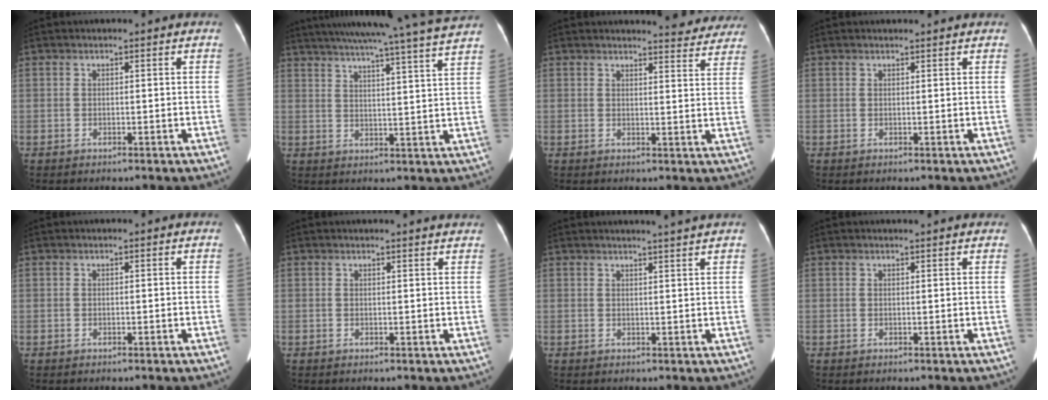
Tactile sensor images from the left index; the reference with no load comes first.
{"total": 23.7, "force": [21.3, -2.0, 10.2], "torque": [-0.170, -0.025, 0.276]}
{"total": 9.1, "force": [8.9, 1.4, 1.6], "torque": [0.000, -0.024, 0.081]}
{"total": 2.3, "force": [2.2, 0.2, 0.6], "torque": [-0.009, 0.013, 0.027]}
{"total": 0.0}
{"total": 4.6, "force": [4.5, -0.1, 1.2], "torque": [-0.015, 0.006, 0.037]}
{"total": 4.7, "force": [4.2, -1.2, 1.7], "torque": [-0.019, 0.001, 0.045]}
{"total": 4.0, "force": [3.7, 0.4, 1.5], "torque": [-0.019, 0.016, 0.038]}